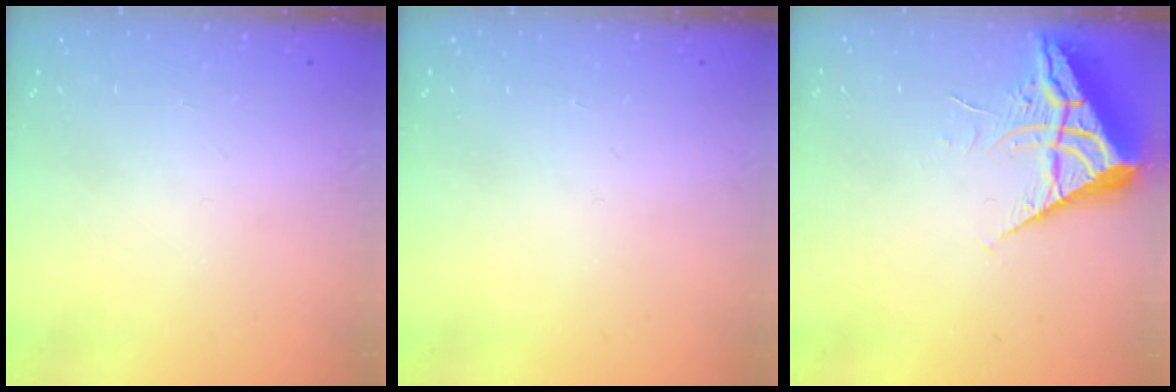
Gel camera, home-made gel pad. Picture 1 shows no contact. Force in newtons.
{"total": 0.0}
{"total": 6.5, "press": 6.4, "slide": 0.7}